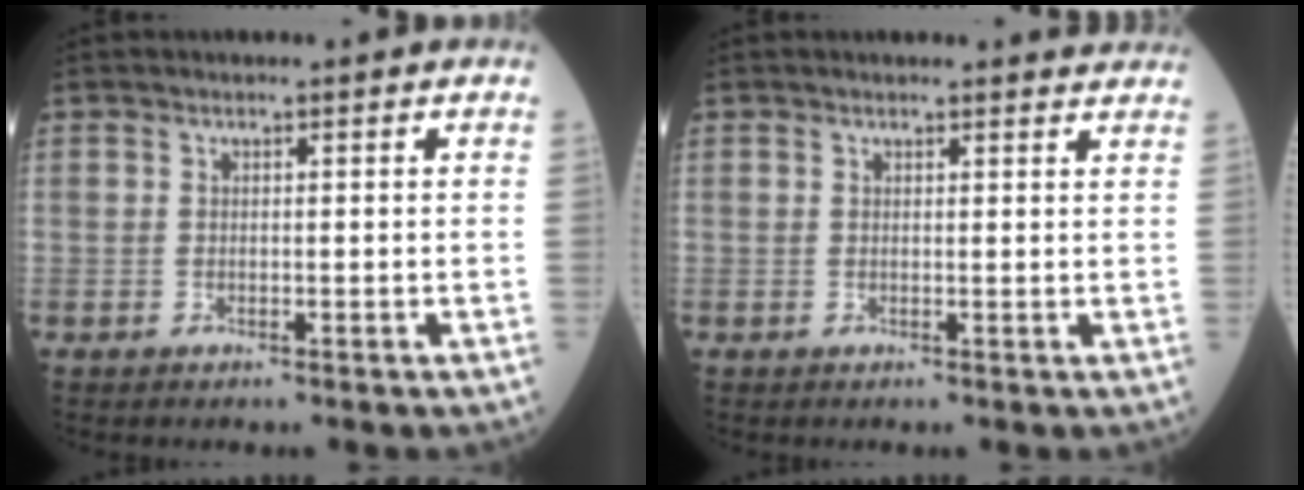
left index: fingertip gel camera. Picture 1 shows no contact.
{"total": 2.5, "force": [2.4, 0.2, 0.0], "torque": [-0.005, -0.005, 0.016]}